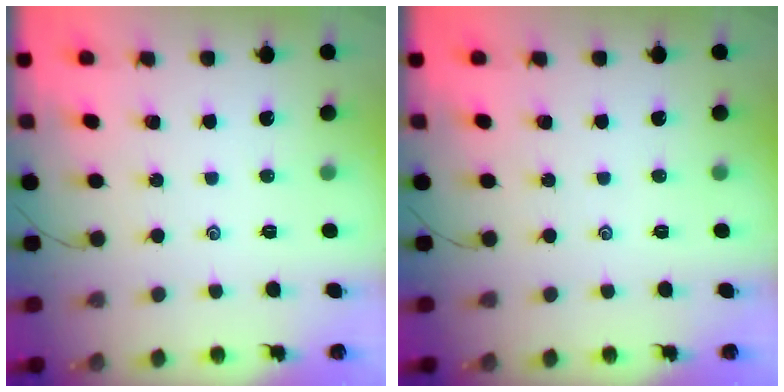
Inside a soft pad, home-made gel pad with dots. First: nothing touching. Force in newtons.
{"total": 0.0}